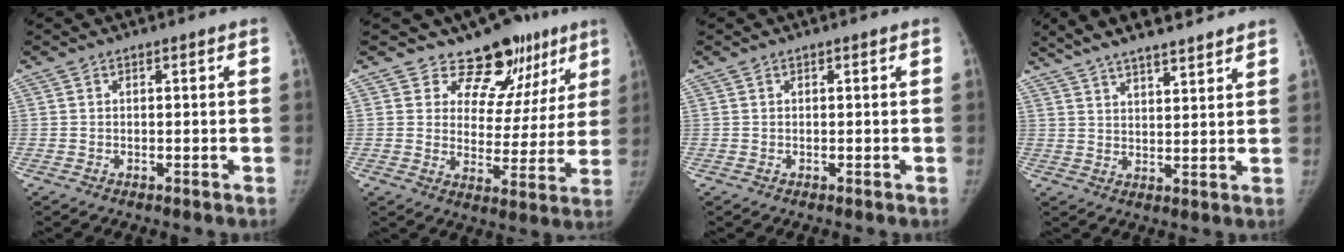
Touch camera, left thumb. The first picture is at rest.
{"total": 13.5, "force": [10.0, 8.1, 4.1], "torque": [0.001, -0.062, 0.120]}
{"total": 0.0}
{"total": 14.3, "force": [11.5, 3.4, 7.8], "torque": [-0.113, -0.012, 0.183]}